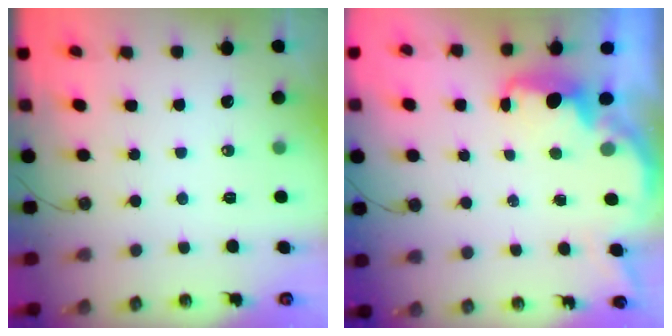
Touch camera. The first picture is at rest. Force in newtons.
{"total": 2.4, "press": 2.3, "slide": 0.8}